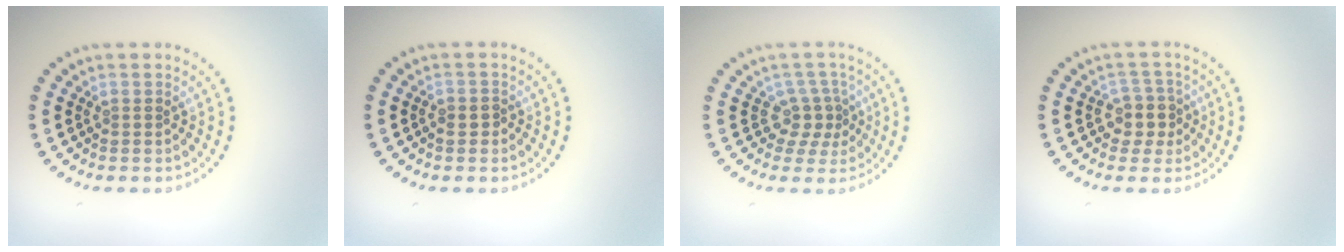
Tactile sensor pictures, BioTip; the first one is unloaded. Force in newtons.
{"total": 0.9, "press": 0.8, "slide": 0.3}
{"total": 2.5, "press": 1.7, "slide": 1.9}
{"total": 2.7, "press": 2.3, "slide": 1.5}